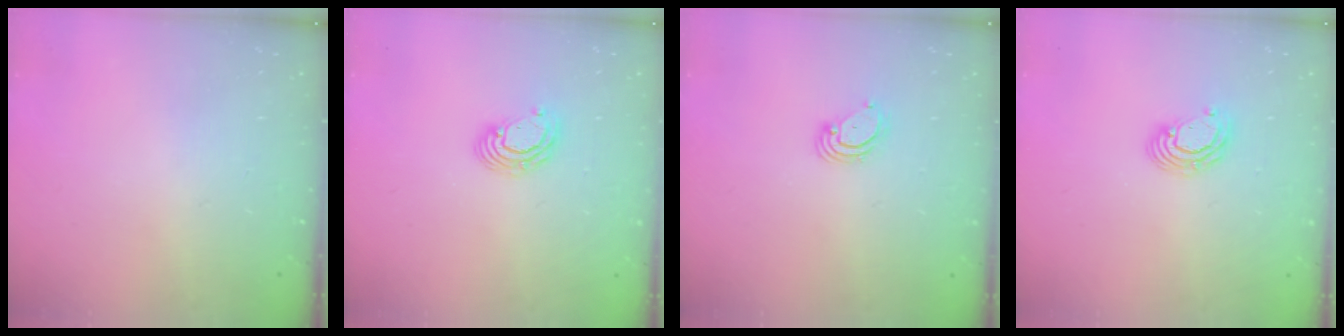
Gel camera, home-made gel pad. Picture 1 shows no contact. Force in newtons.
{"total": 5.4, "press": 5.4, "slide": 0.2}
{"total": 4.1, "press": 4.0, "slide": 0.3}
{"total": 5.4, "press": 5.4, "slide": 0.2}